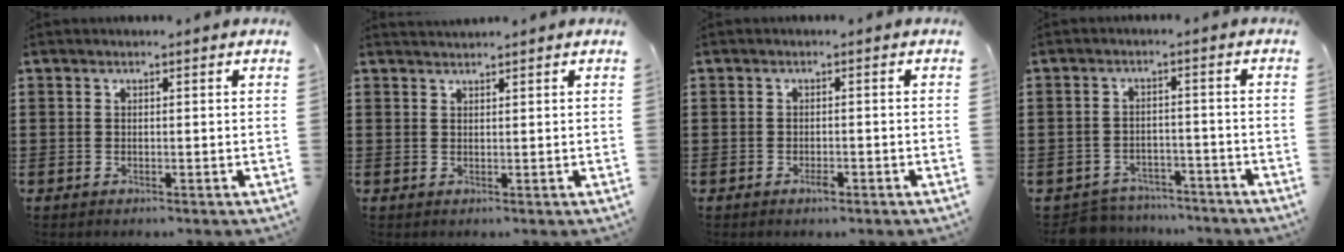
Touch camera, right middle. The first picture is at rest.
{"total": 1.0, "force": [1.0, 0.0, 0.0], "torque": [-0.002, 0.000, 0.020]}
{"total": 1.3, "force": [-0.7, 0.5, 0.9], "torque": [-0.020, -0.003, -0.013]}
{"total": 4.2, "force": [-4.1, 0.9, -0.1], "torque": [-0.013, 0.002, -0.090]}